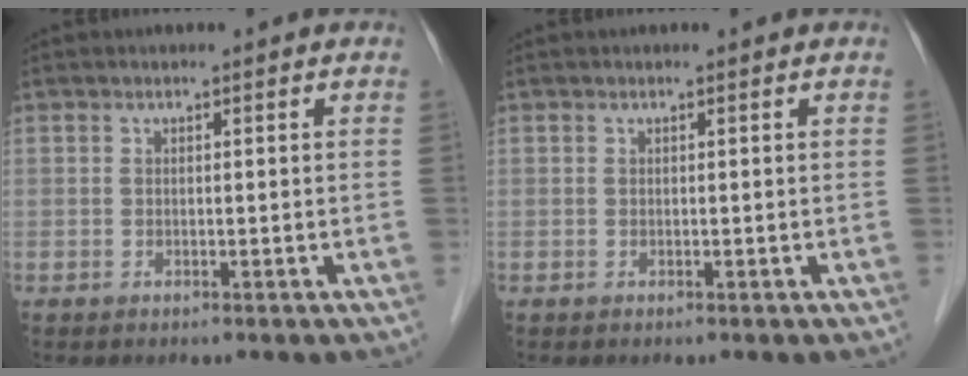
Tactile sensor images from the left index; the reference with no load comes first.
{"total": 0.0}